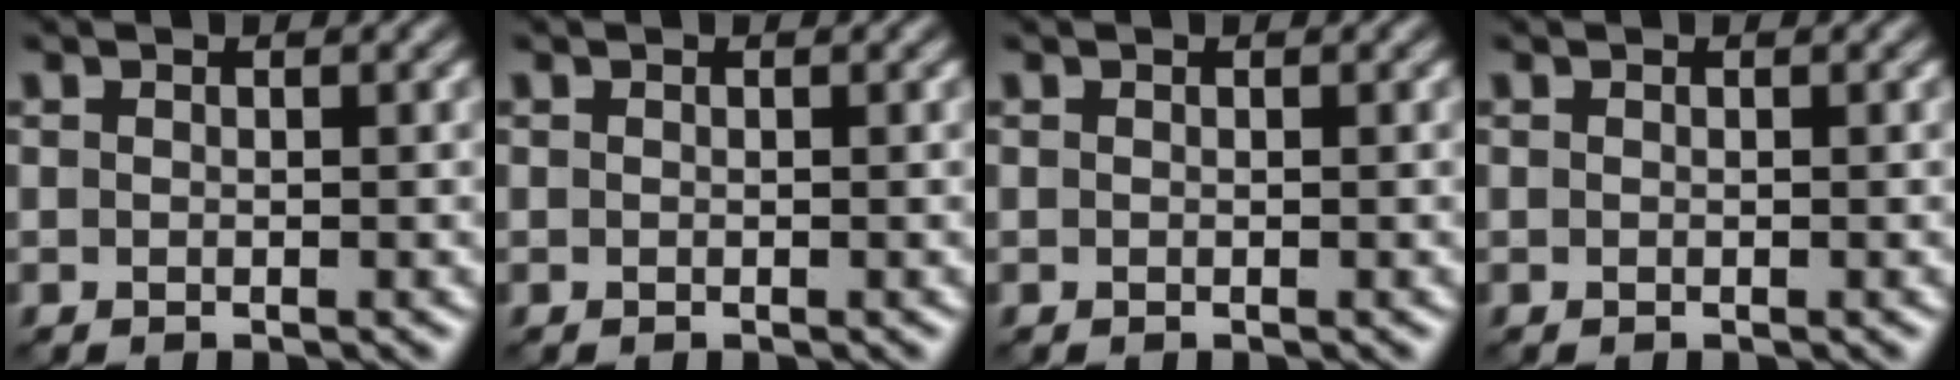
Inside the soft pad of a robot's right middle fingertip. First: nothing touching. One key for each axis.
{"total": 0.0}
{"total": 0.0}
{"total": 0.0}